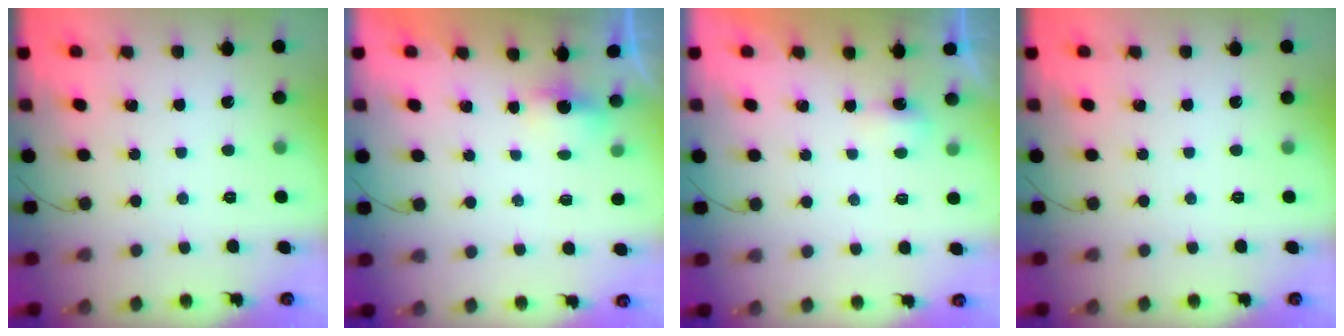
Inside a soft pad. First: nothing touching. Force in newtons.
{"total": 2.7, "press": 2.6, "slide": 0.7}
{"total": 2.9, "press": 2.8, "slide": 0.6}
{"total": 0.0}